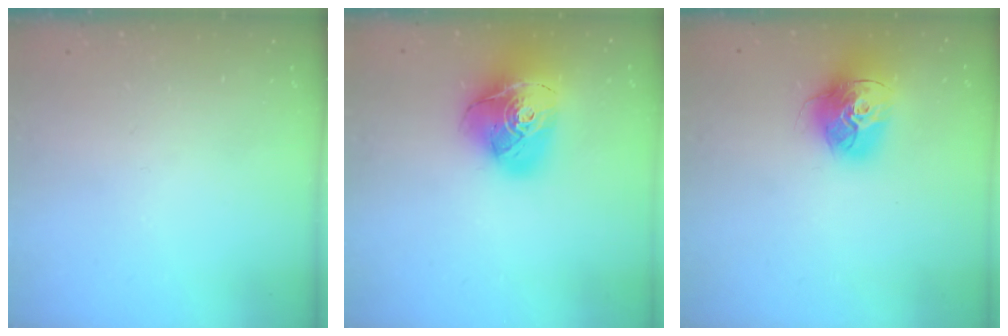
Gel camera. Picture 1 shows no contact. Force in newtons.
{"total": 18.9, "press": 18.8, "slide": 2.1}
{"total": 15.4, "press": 15.3, "slide": 1.5}